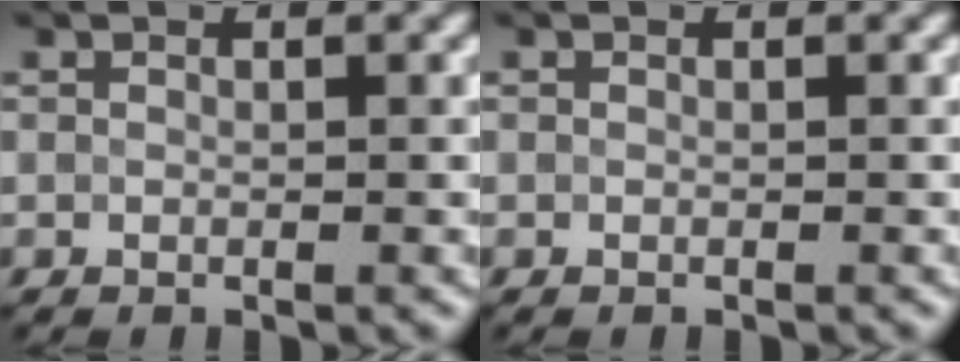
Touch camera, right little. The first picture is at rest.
{"total": 0.6, "force": [-0.2, -0.3, -0.4], "torque": [0.003, 0.002, 0.001]}